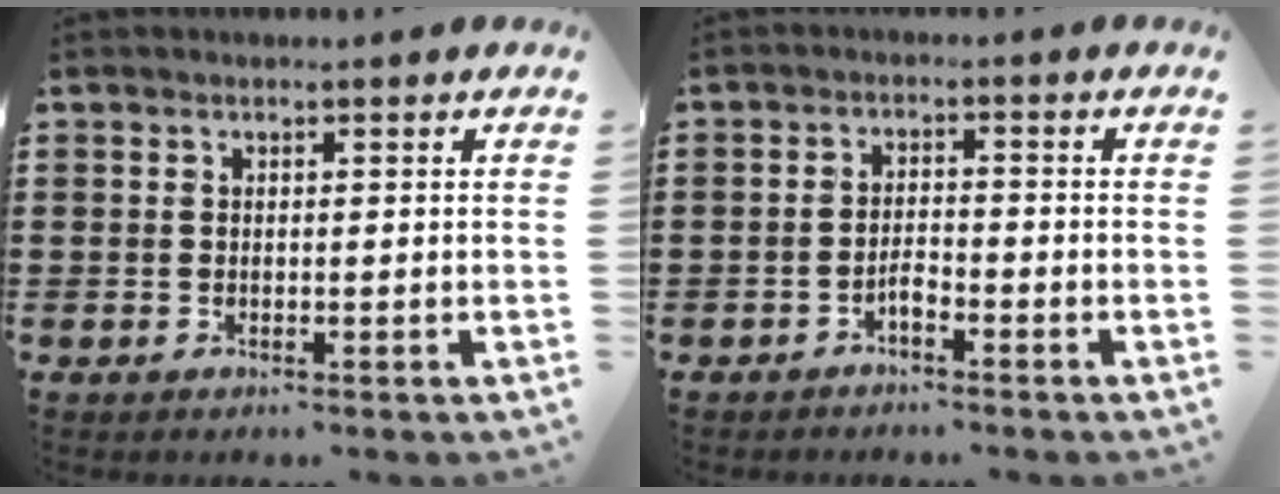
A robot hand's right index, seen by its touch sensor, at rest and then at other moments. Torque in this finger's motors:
{"motor_torque": [0.83, 1.31, 0.07, 0.02]}